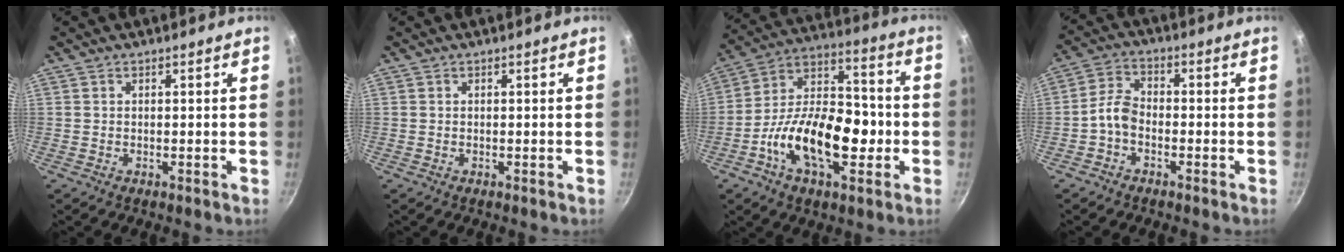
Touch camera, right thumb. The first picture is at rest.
{"total": 0.0}
{"total": 20.0, "force": [-5.4, 10.9, 15.8], "torque": [-0.232, 0.046, -0.102]}
{"total": 4.9, "force": [-2.0, 3.2, 3.2], "torque": [-0.058, 0.034, -0.050]}